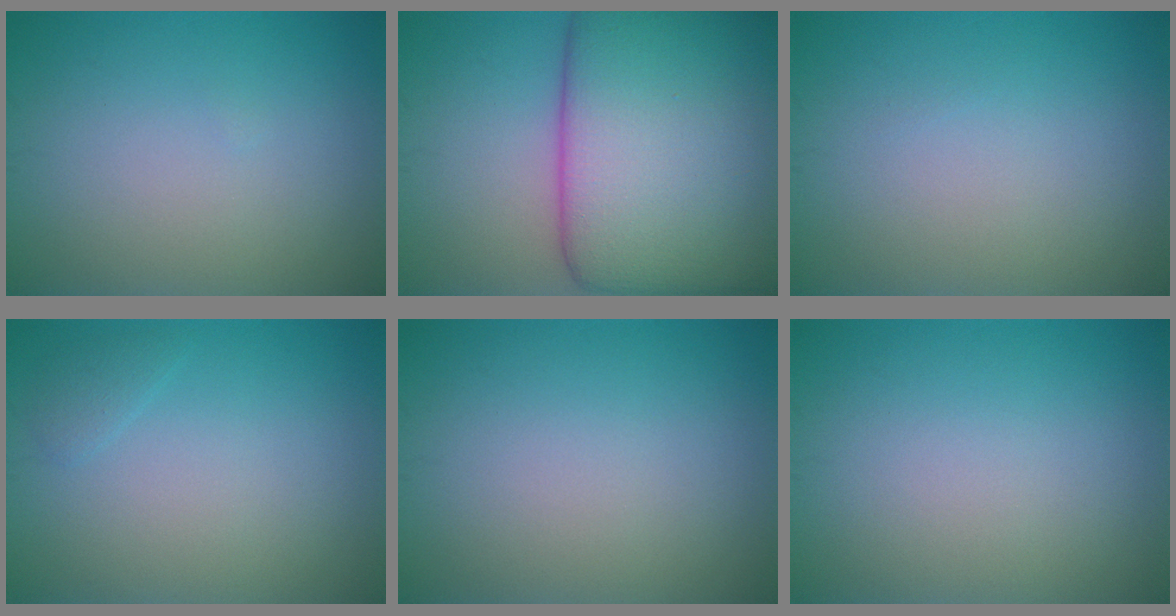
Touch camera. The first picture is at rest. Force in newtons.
{"total": 17.0, "press": 17.0, "slide": 0.5}
{"total": 0.0}
{"total": 0.9, "press": 0.9, "slide": 0.1}
{"total": 0.0}
{"total": 0.0}